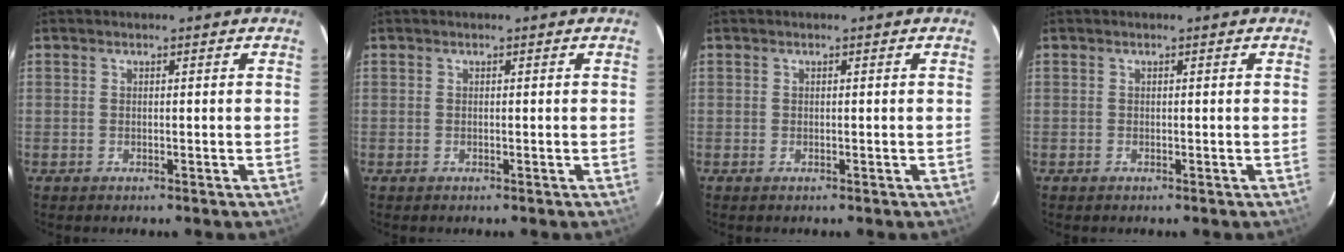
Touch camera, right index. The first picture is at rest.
{"total": 0.0}
{"total": 0.0}
{"total": 0.0}